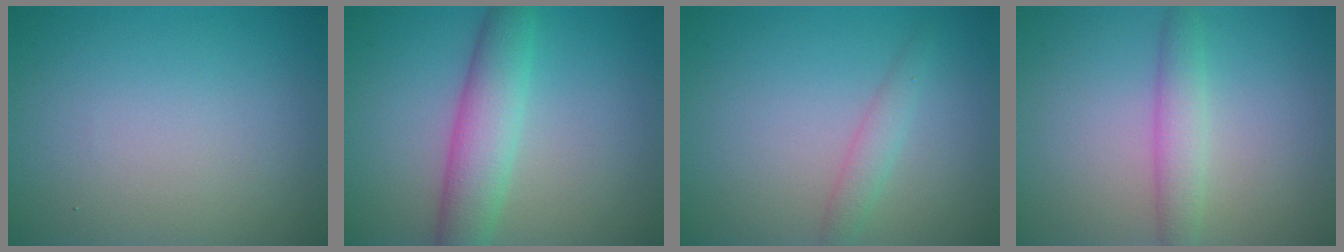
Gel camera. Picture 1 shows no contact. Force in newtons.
{"total": 5.0, "press": 5.0, "slide": 0.1}
{"total": 1.6, "press": 1.6, "slide": 0.0}
{"total": 2.6, "press": 2.6, "slide": 0.1}